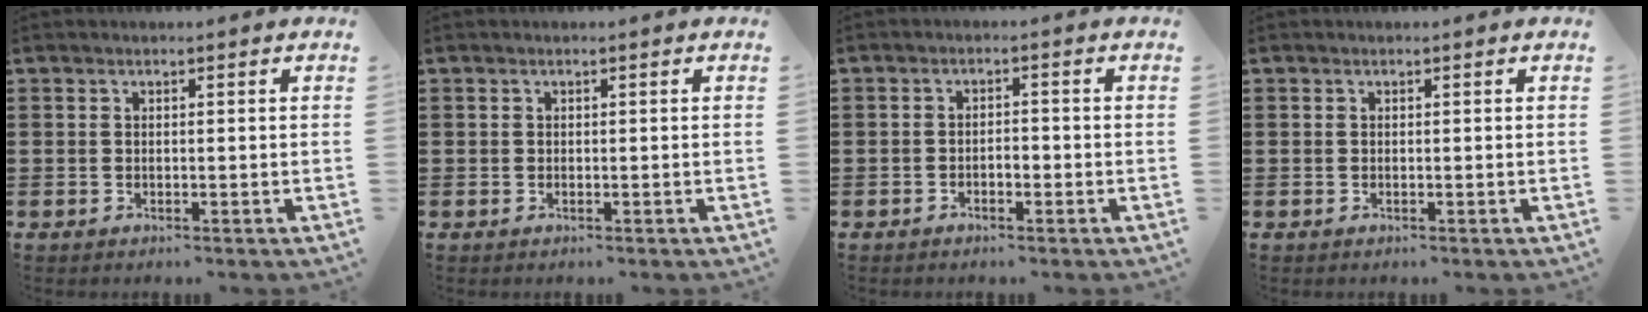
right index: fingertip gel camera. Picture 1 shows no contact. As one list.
[{"total": 0.0}, {"total": 1.4, "force": [-0.8, 0.5, 1.0], "torque": [-0.021, -0.001, -0.016]}, {"total": 0.0}]